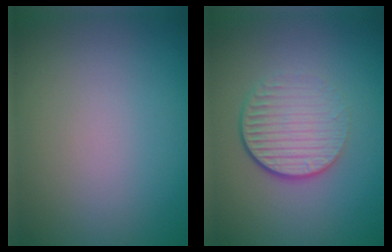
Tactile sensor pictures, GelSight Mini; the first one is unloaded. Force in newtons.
{"total": 4.7, "press": 2.8, "slide": 3.7}